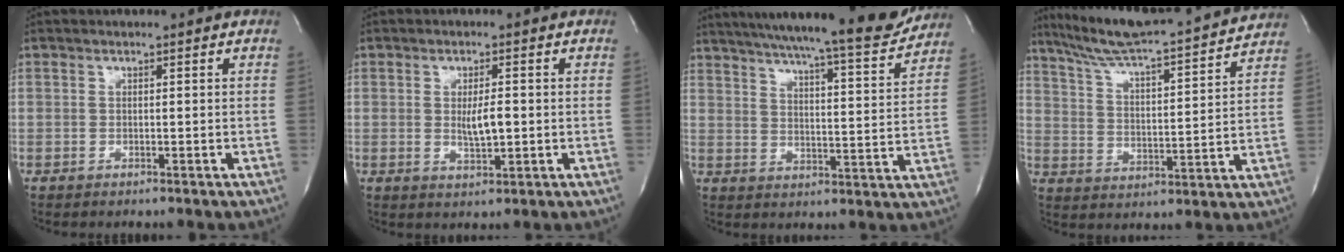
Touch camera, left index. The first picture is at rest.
{"total": 3.7, "force": [-0.5, 0.9, 3.6], "torque": [-0.065, -0.009, -0.005]}
{"total": 19.4, "force": [17.6, 0.8, 8.2], "torque": [-0.124, -0.037, 0.234]}
{"total": 19.3, "force": [17.8, 0.0, 7.7], "torque": [-0.133, -0.014, 0.261]}